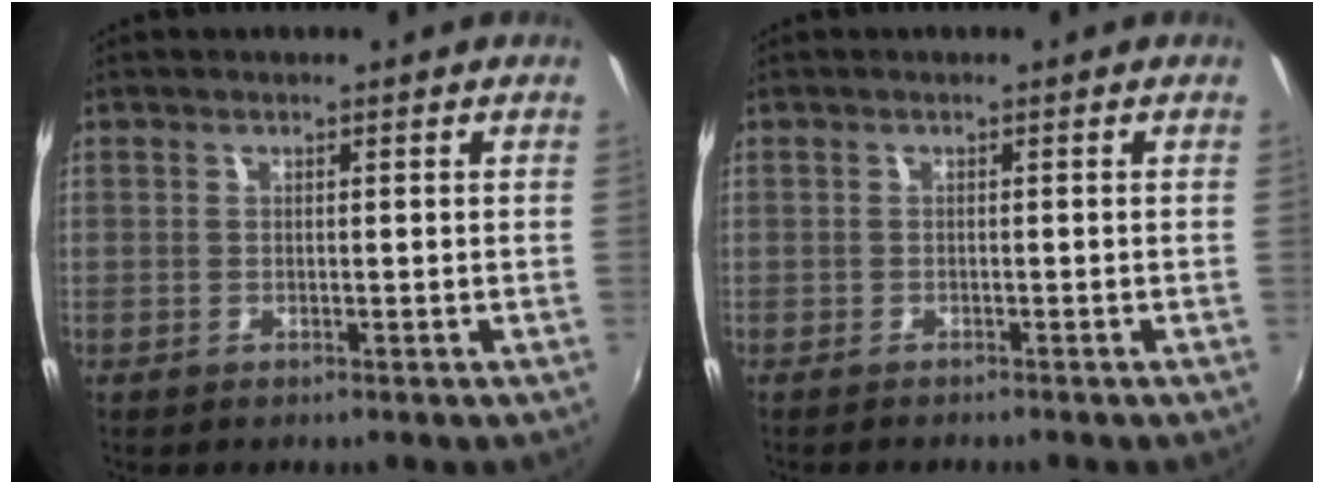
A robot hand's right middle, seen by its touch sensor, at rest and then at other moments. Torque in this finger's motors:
{"motor_torque": [0.31, -0.33, 0.06, 0.01]}